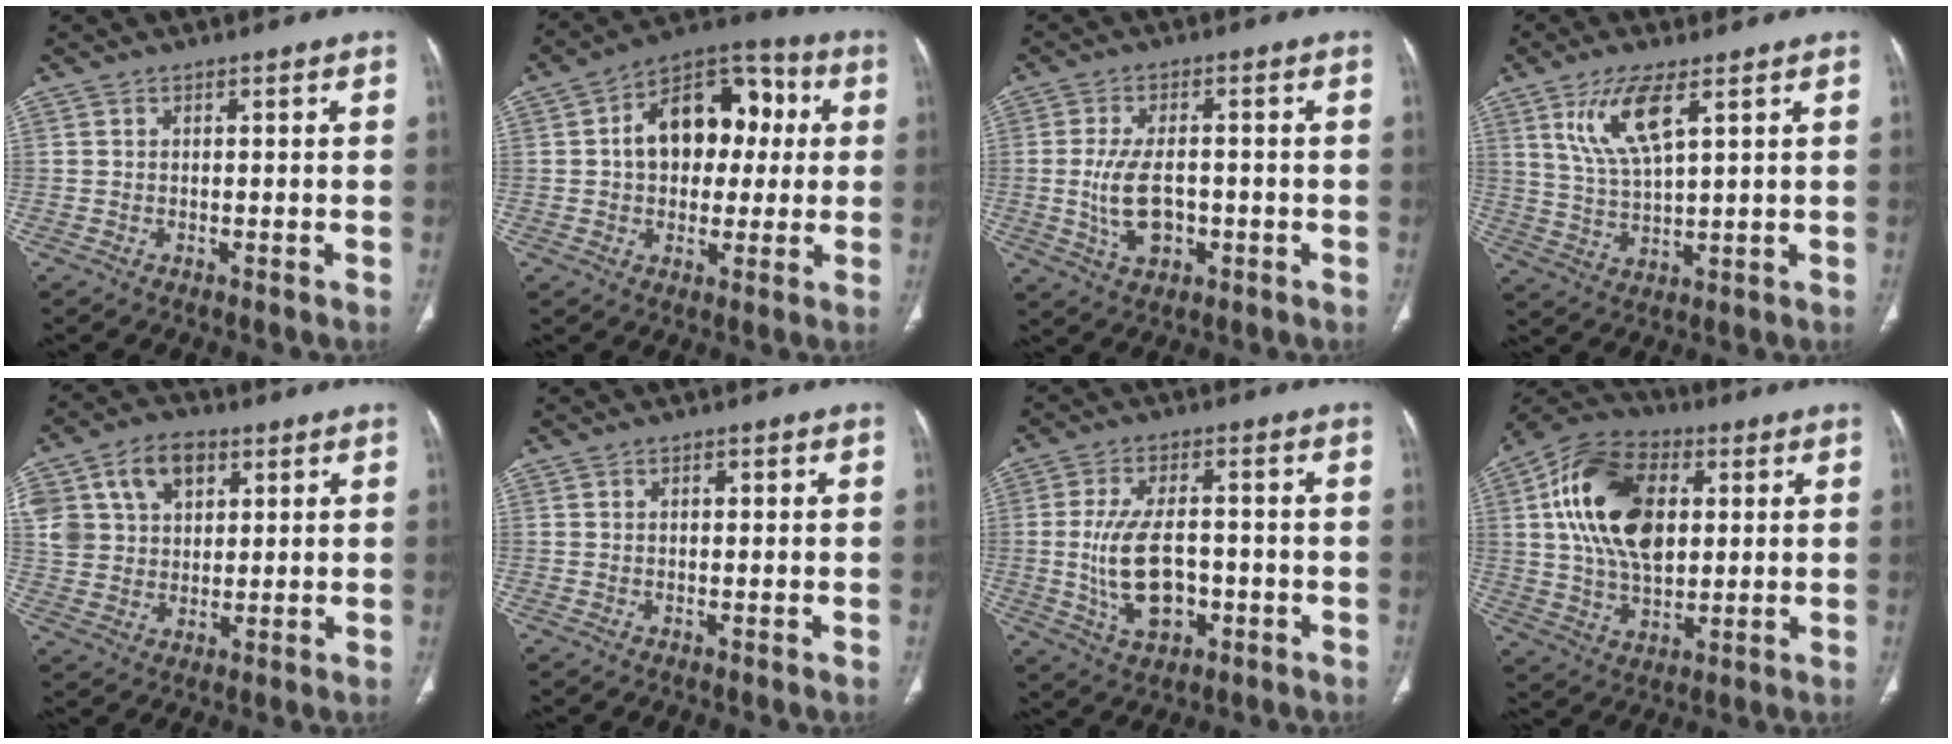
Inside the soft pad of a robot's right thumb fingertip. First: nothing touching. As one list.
[{"total": 16.8, "force": [2.2, 11.3, 12.2], "torque": [-0.136, 0.032, 0.027]}, {"total": 8.3, "force": [-1.2, 4.6, 6.8], "torque": [-0.130, 0.003, -0.014]}, {"total": 9.4, "force": [4.5, 2.7, 7.9], "torque": [-0.165, -0.021, 0.099]}, {"total": 13.4, "force": [5.3, 9.6, 7.7], "torque": [-0.121, 0.002, 0.102]}, {"total": 1.3, "force": [0.4, 0.7, 1.0], "torque": [-0.017, 0.003, 0.007]}, {"total": 11.4, "force": [-1.7, 6.3, 9.4], "torque": [-0.168, 0.007, -0.020]}, {"total": 19.8, "force": [4.3, 12.3, 15.0], "torque": [-0.253, 0.003, 0.074]}]